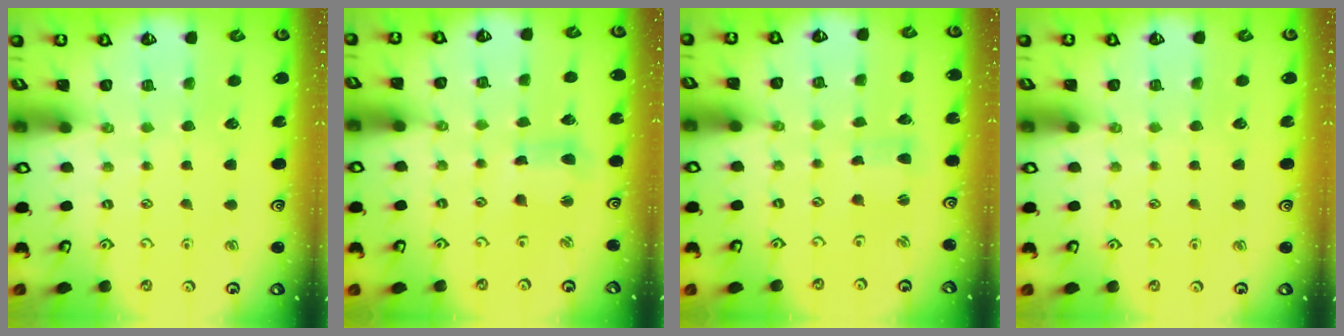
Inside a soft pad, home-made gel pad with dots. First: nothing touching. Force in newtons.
{"total": 4.2, "press": 4.1, "slide": 0.5}
{"total": 1.7, "press": 1.7, "slide": 0.3}
{"total": 0.0}